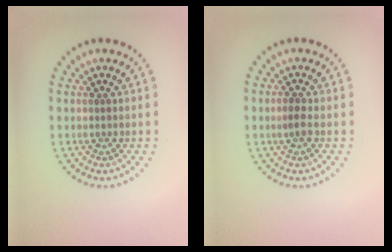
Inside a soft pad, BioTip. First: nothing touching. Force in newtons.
{"total": 1.2, "press": 1.1, "slide": 0.4}